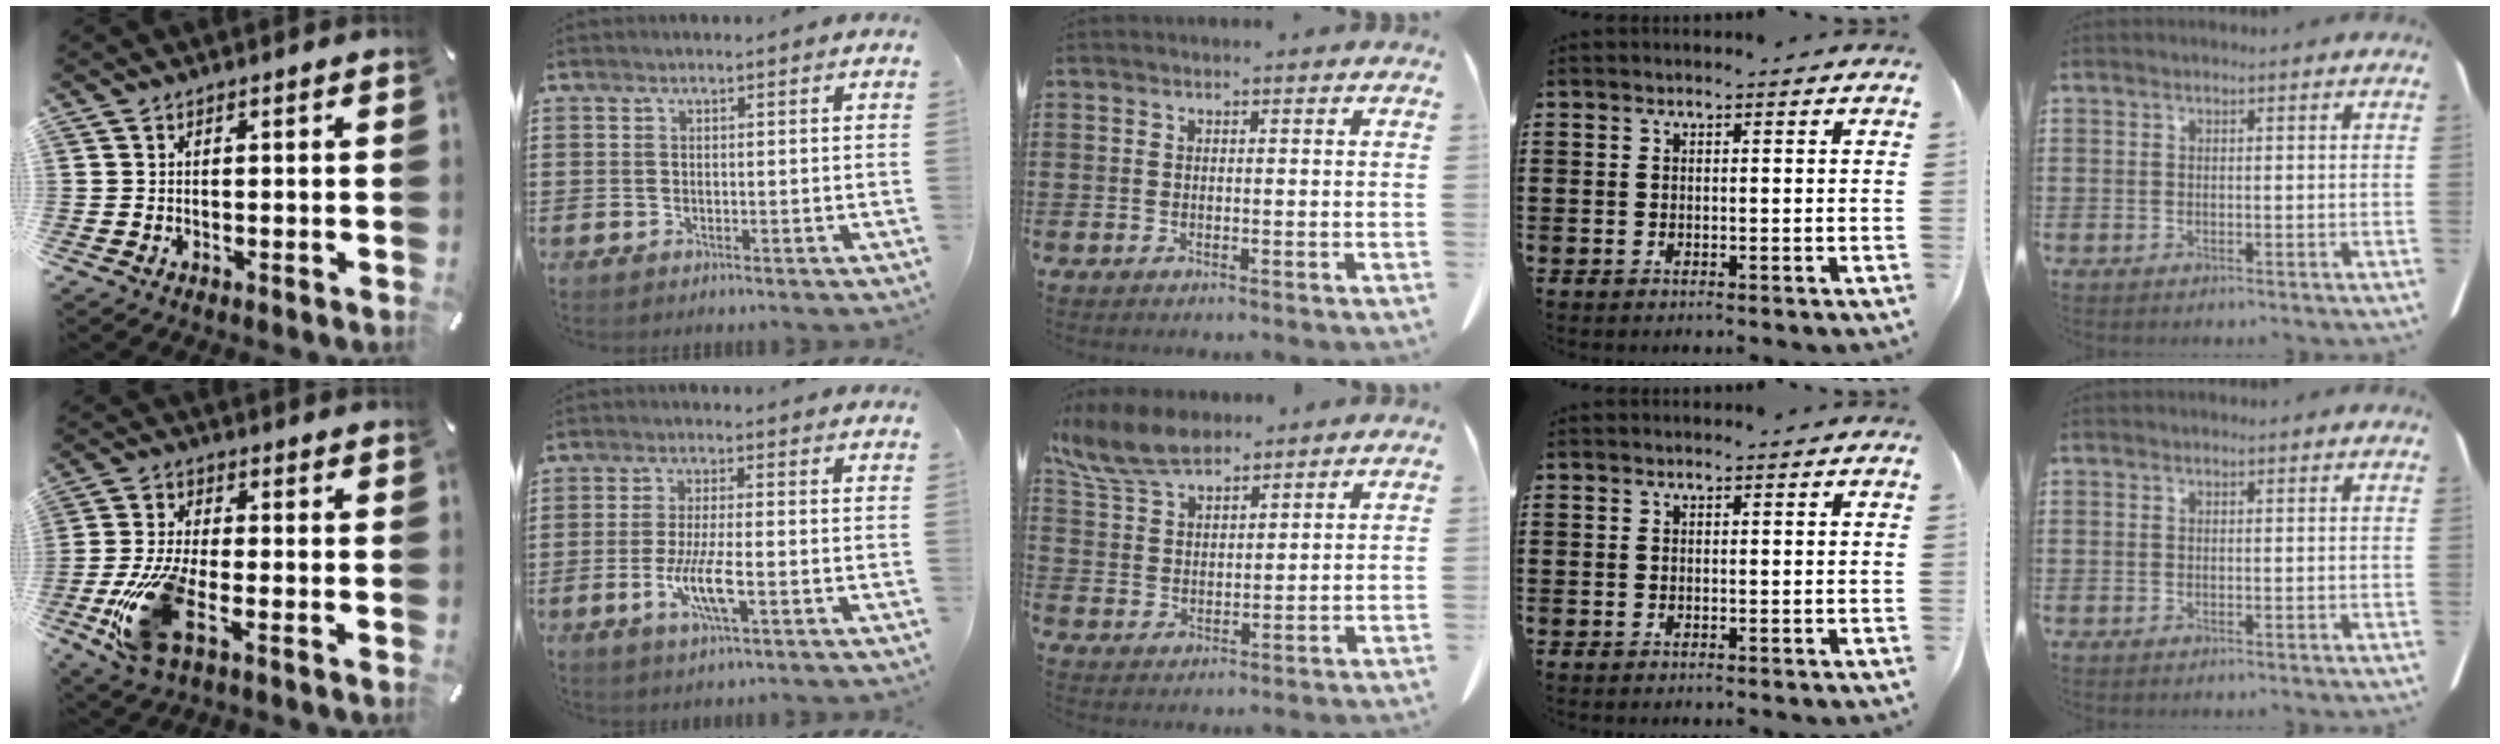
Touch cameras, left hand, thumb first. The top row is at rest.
{"thumb": {"total": 13.9, "force": [-4.9, 5.9, 11.6], "torque": [-0.254, -0.009, -0.083]}, "index": {"total": 6.5, "force": [-2.1, 1.1, 6.0], "torque": [-0.128, -0.015, -0.042]}, "middle": {"total": 8.2, "force": [6.7, 2.8, 3.7], "torque": [-0.096, -0.010, 0.128]}}